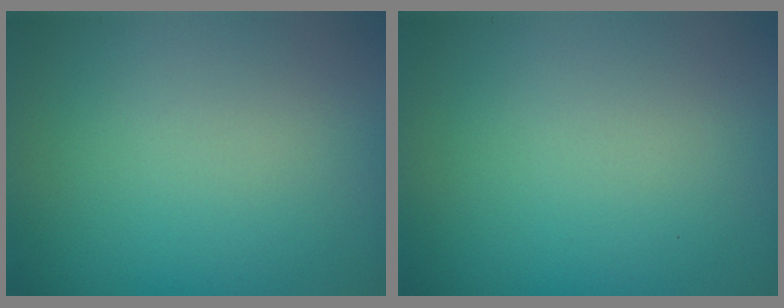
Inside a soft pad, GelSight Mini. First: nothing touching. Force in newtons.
{"total": 0.0}